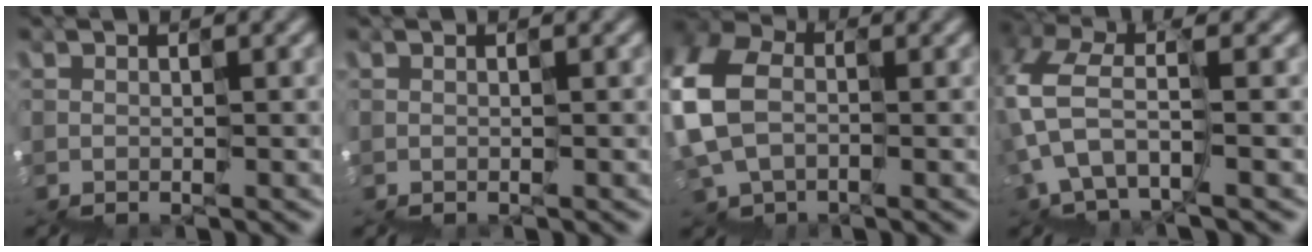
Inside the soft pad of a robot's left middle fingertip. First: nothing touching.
{"total": 0.0}
{"total": 5.4, "force": [0.3, 4.6, 2.7], "torque": [-0.091, 0.017, 0.000]}
{"total": 4.7, "force": [-1.1, 2.5, 3.8], "torque": [-0.095, 0.018, -0.025]}